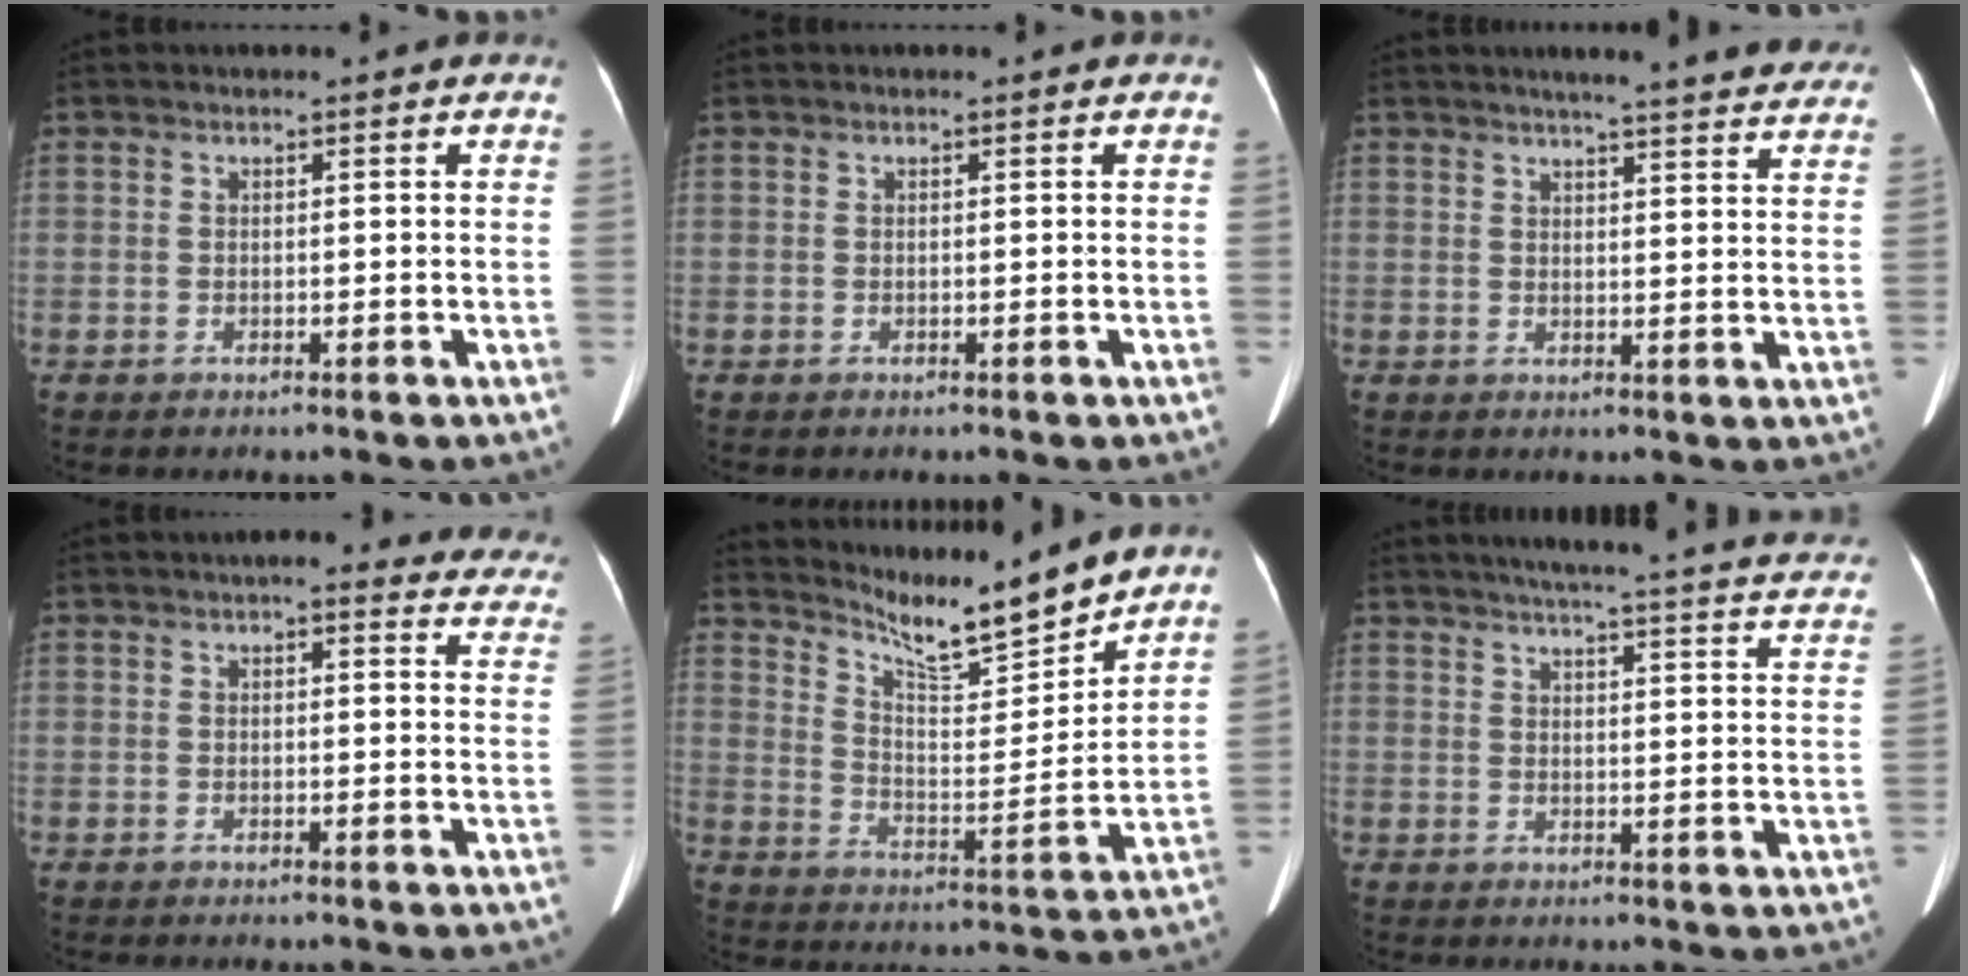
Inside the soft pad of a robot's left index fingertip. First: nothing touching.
{"total": 0.0}
{"total": 18.7, "force": [16.8, 1.9, 7.8], "torque": [-0.091, -0.018, 0.188]}
{"total": 14.6, "force": [13.1, 3.6, 5.4], "torque": [-0.023, -0.002, 0.123]}
{"total": 11.9, "force": [11.3, 0.1, 3.8], "torque": [-0.078, -0.016, 0.189]}
{"total": 29.0, "force": [26.7, 2.2, 11.1], "torque": [-0.157, -0.056, 0.304]}